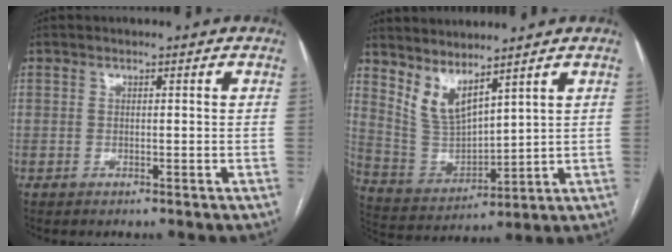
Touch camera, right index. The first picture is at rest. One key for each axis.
{"total": 7.9, "fx": 6.2, "fy": 2.0, "fz": 4.5, "tx": -0.104, "ty": -0.013, "tz": 0.147}